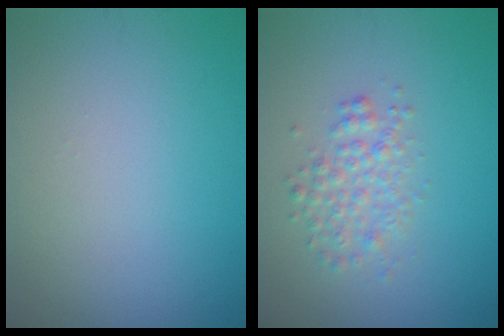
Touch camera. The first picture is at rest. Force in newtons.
{"total": 2.5, "press": 2.5, "slide": 0.1}